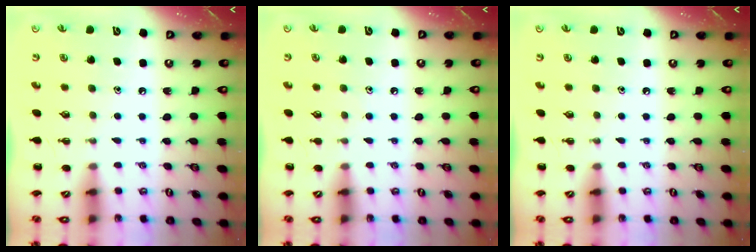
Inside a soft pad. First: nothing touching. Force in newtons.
{"total": 4.2, "press": 3.9, "slide": 1.7}
{"total": 0.0}